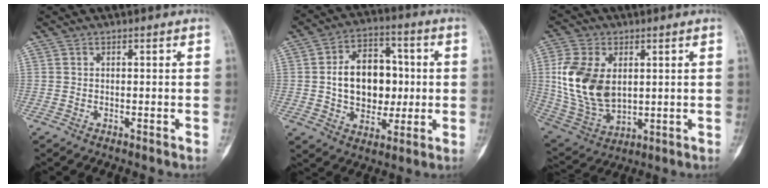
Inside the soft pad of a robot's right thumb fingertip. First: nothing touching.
{"total": 15.0, "force": [0.5, 10.7, 10.6], "torque": [-0.124, 0.020, 0.013]}
{"total": 15.9, "force": [2.4, 10.2, 12.0], "torque": [-0.228, -0.013, 0.058]}